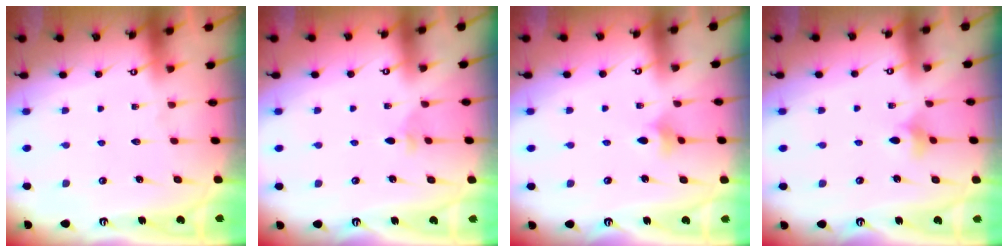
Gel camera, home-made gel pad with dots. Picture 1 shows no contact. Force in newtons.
{"total": 2.7, "press": 2.6, "slide": 0.9}
{"total": 3.7, "press": 3.6, "slide": 0.9}
{"total": 4.4, "press": 4.4, "slide": 0.4}